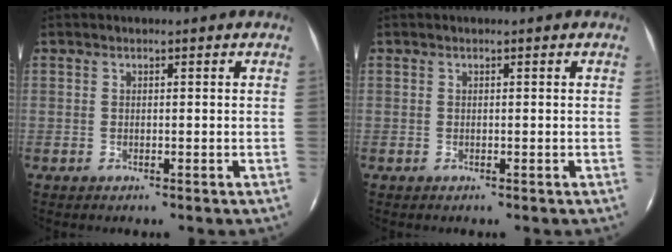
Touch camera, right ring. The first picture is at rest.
{"total": 0.0}